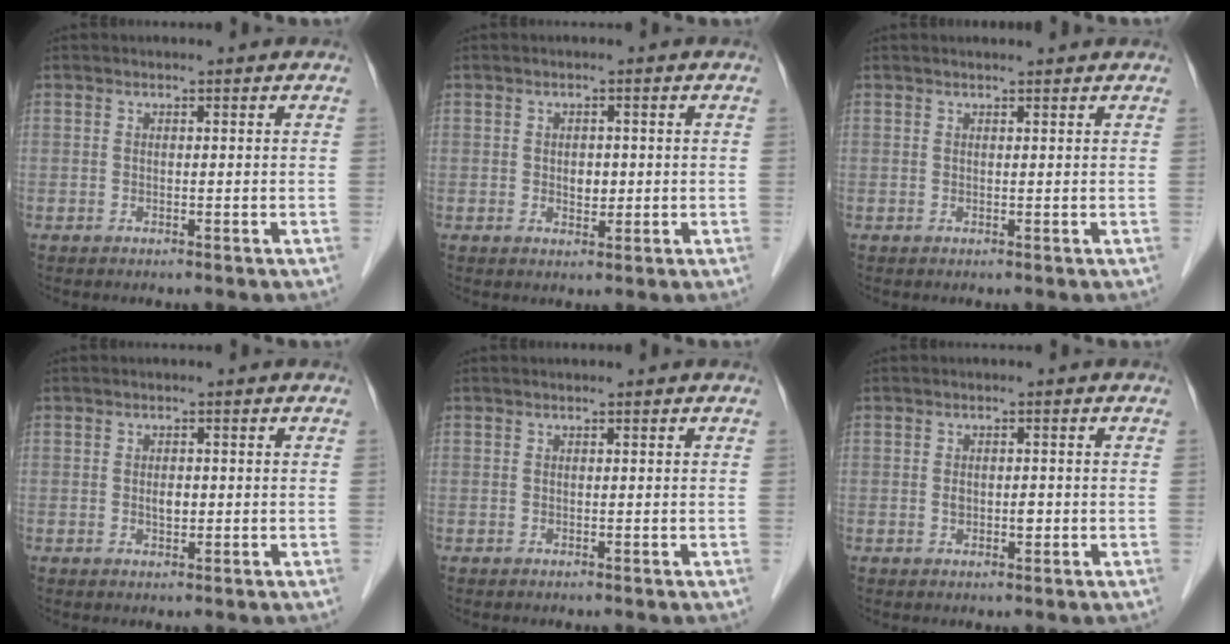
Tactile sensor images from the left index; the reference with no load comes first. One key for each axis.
{"total": 2.1, "fx": -0.3, "fy": 1.4, "fz": 1.5, "tx": -0.026, "ty": -0.003, "tz": -0.002}
{"total": 2.1, "fx": 2.0, "fy": 0.0, "fz": 0.7, "tx": -0.008, "ty": 0.011, "tz": 0.024}
{"total": 1.5, "fx": -0.3, "fy": 0.8, "fz": 1.2, "tx": -0.022, "ty": -0.003, "tz": -0.003}
{"total": 0.0}
{"total": 1.9, "fx": -0.5, "fy": 1.0, "fz": 1.5, "tx": -0.029, "ty": -0.002, "tz": -0.005}